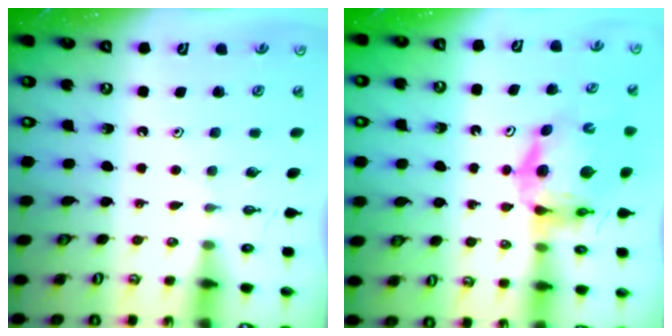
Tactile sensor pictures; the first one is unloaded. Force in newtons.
{"total": 9.9, "press": 9.8, "slide": 1.2}